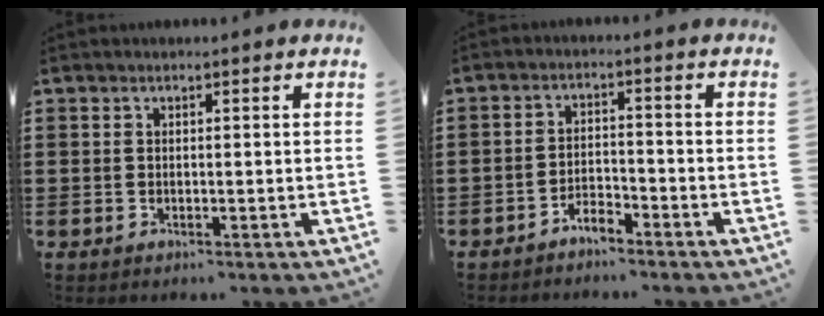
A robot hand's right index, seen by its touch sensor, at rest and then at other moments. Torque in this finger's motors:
{"motor_torque": [0.81, 1.01, 0.09, 0.02]}